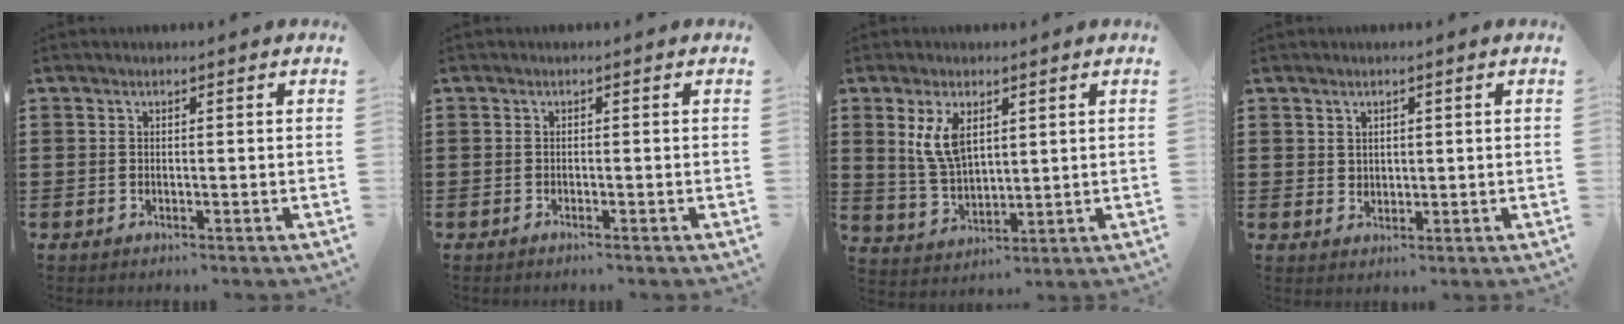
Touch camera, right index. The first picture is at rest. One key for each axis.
{"total": 0.6, "fx": -0.5, "fy": 0.0, "fz": 0.2, "tx": -0.004, "ty": -0.002, "tz": -0.011}
{"total": 6.7, "fx": 2.7, "fy": 3.3, "fz": 5.1, "tx": -0.117, "ty": 0.003, "tz": 0.047}
{"total": 1.8, "fx": 1.3, "fy": 1.3, "fz": 0.3, "tx": -0.008, "ty": 0.006, "tz": 0.025}